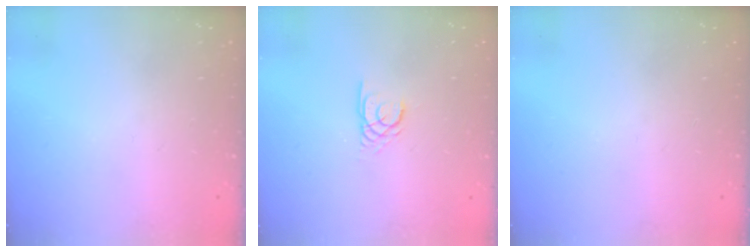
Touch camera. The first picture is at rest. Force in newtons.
{"total": 2.4, "press": 2.4, "slide": 0.2}
{"total": 0.0}